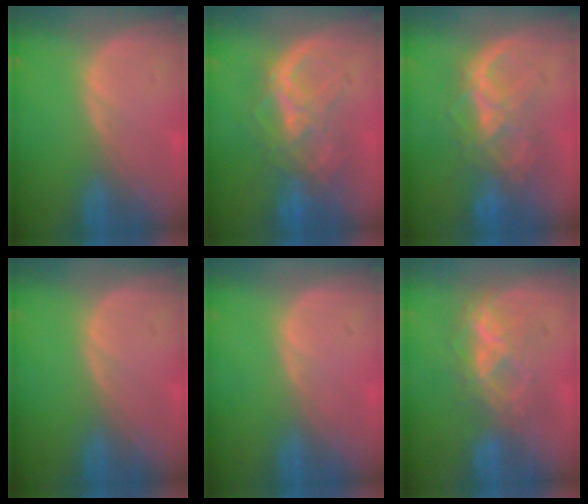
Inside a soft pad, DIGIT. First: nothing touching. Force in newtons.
{"total": 8.3, "press": 7.7, "slide": 3.2}
{"total": 7.3, "press": 7.2, "slide": 1.3}
{"total": 0.0}
{"total": 0.5, "press": 0.0, "slide": 0.5}
{"total": 6.3, "press": 5.8, "slide": 2.6}